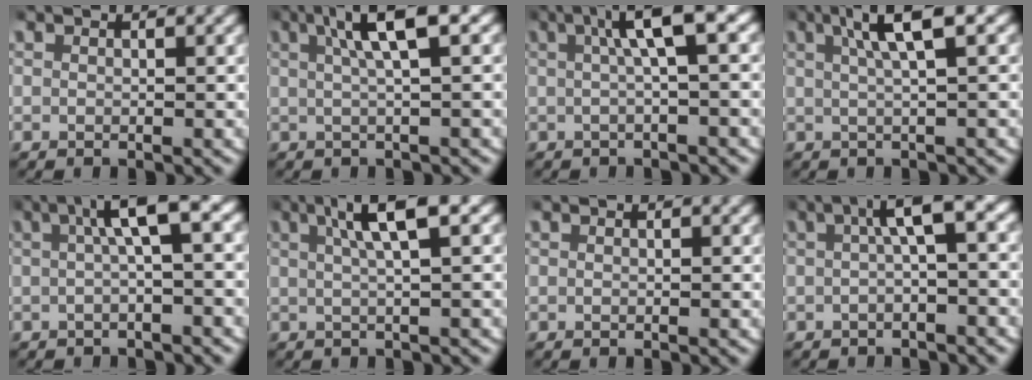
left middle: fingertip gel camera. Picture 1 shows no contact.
{"total": 5.4, "force": [2.3, 1.2, 4.8], "torque": [-0.079, 0.020, 0.026]}
{"total": 4.8, "force": [1.4, 0.9, 4.6], "torque": [-0.067, 0.024, 0.012]}
{"total": 5.0, "force": [2.4, 0.9, 4.3], "torque": [-0.072, 0.018, 0.029]}
{"total": 4.5, "force": [1.0, 0.9, 4.3], "torque": [-0.059, 0.023, 0.005]}
{"total": 5.0, "force": [2.3, 0.9, 4.4], "torque": [-0.073, 0.018, 0.027]}
{"total": 0.0}
{"total": 4.0, "force": [0.5, 0.8, 3.9], "torque": [-0.047, 0.025, -0.002]}